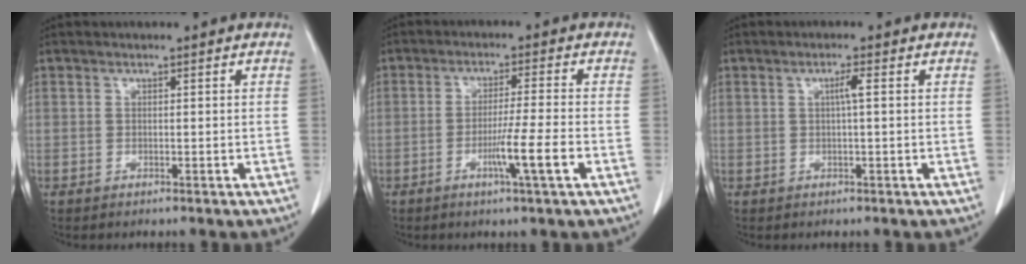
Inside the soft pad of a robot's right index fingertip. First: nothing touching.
{"total": 6.6, "force": [-2.5, -1.0, 6.1], "torque": [-0.103, -0.014, -0.047]}
{"total": 1.7, "force": [0.3, -0.2, 1.7], "torque": [-0.031, 0.002, 0.004]}